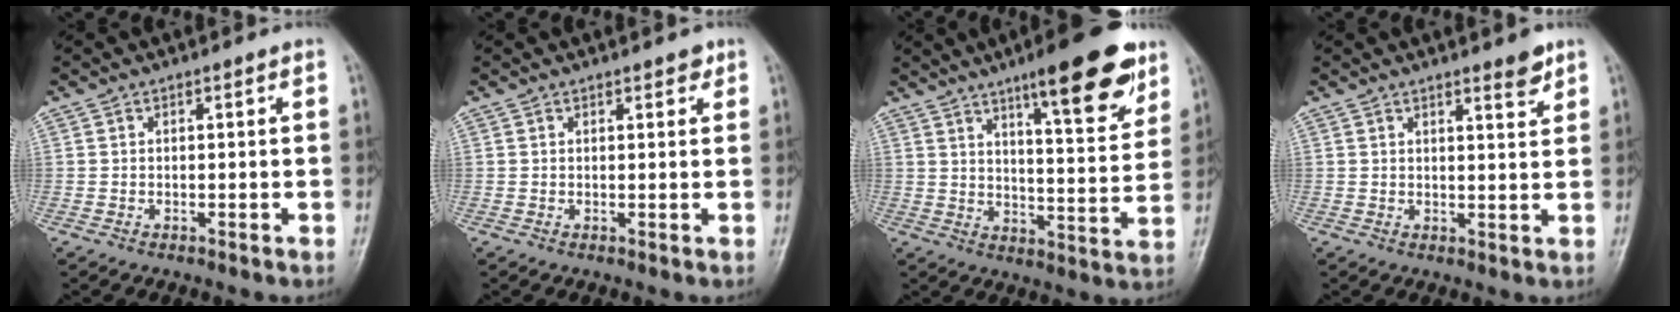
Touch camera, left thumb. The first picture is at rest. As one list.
[{"total": 1.8, "force": [1.2, 0.9, 1.0], "torque": [0.001, -0.004, 0.012]}, {"total": 16.8, "force": [10.3, 4.1, 12.6], "torque": [-0.147, -0.052, 0.152]}, {"total": 3.7, "force": [2.7, 0.9, 2.4], "torque": [-0.023, -0.019, 0.037]}]